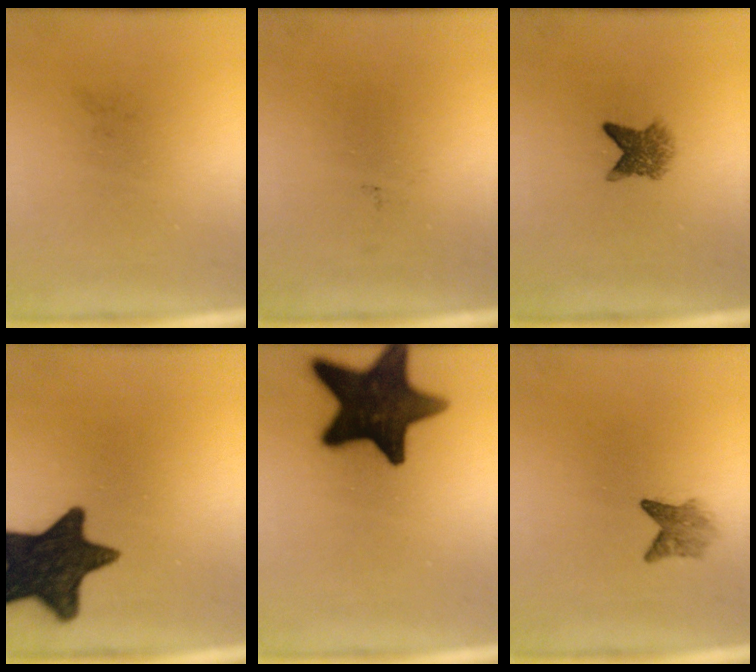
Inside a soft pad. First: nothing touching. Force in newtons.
{"total": 0.0}
{"total": 3.6}
{"total": 16.2}
{"total": 18.4}
{"total": 2.6}